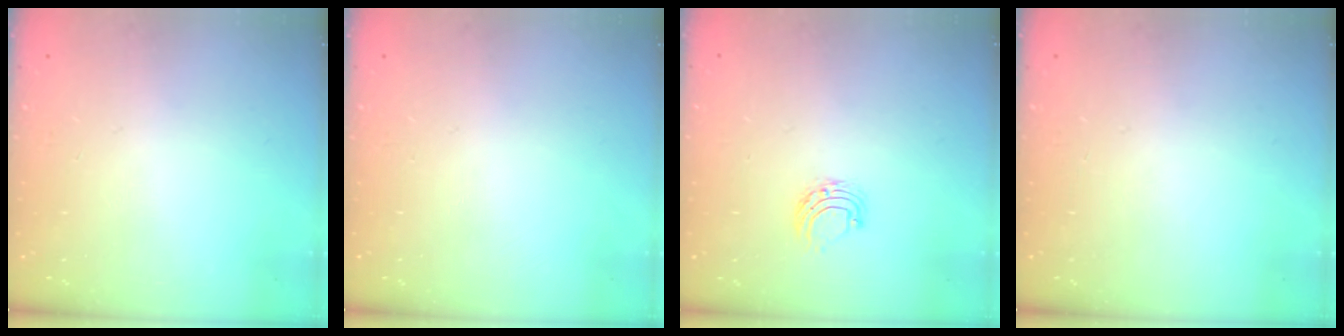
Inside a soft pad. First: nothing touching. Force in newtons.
{"total": 0.0}
{"total": 4.9, "press": 4.9, "slide": 0.4}
{"total": 0.0}